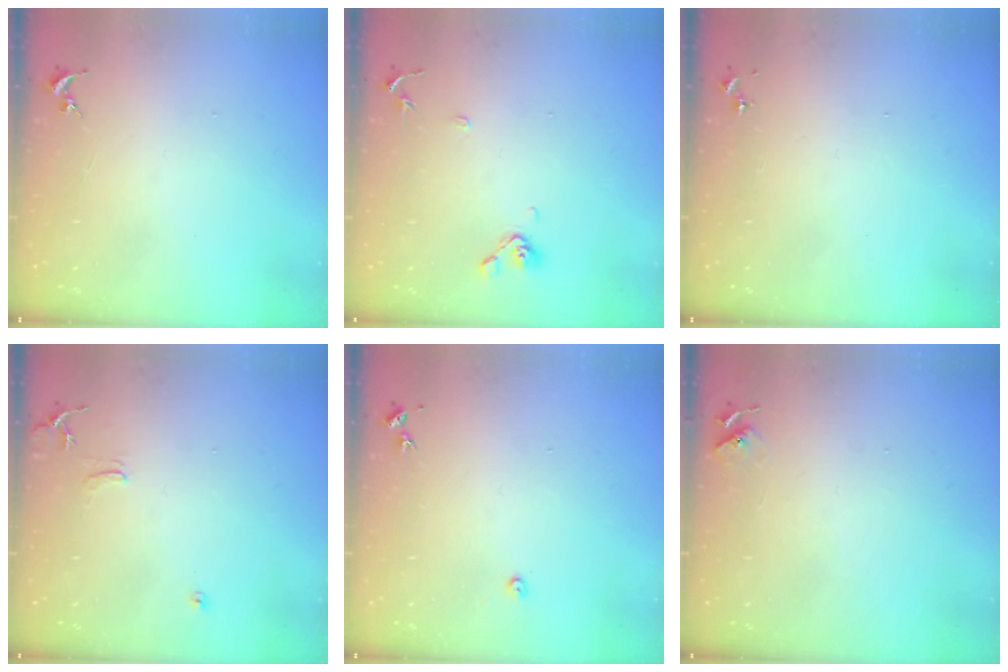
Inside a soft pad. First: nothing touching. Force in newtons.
{"total": 8.9, "press": 8.7, "slide": 1.9}
{"total": 0.0}
{"total": 7.2, "press": 7.2, "slide": 0.8}
{"total": 2.4, "press": 2.4, "slide": 0.3}
{"total": 5.8, "press": 5.8, "slide": 0.7}